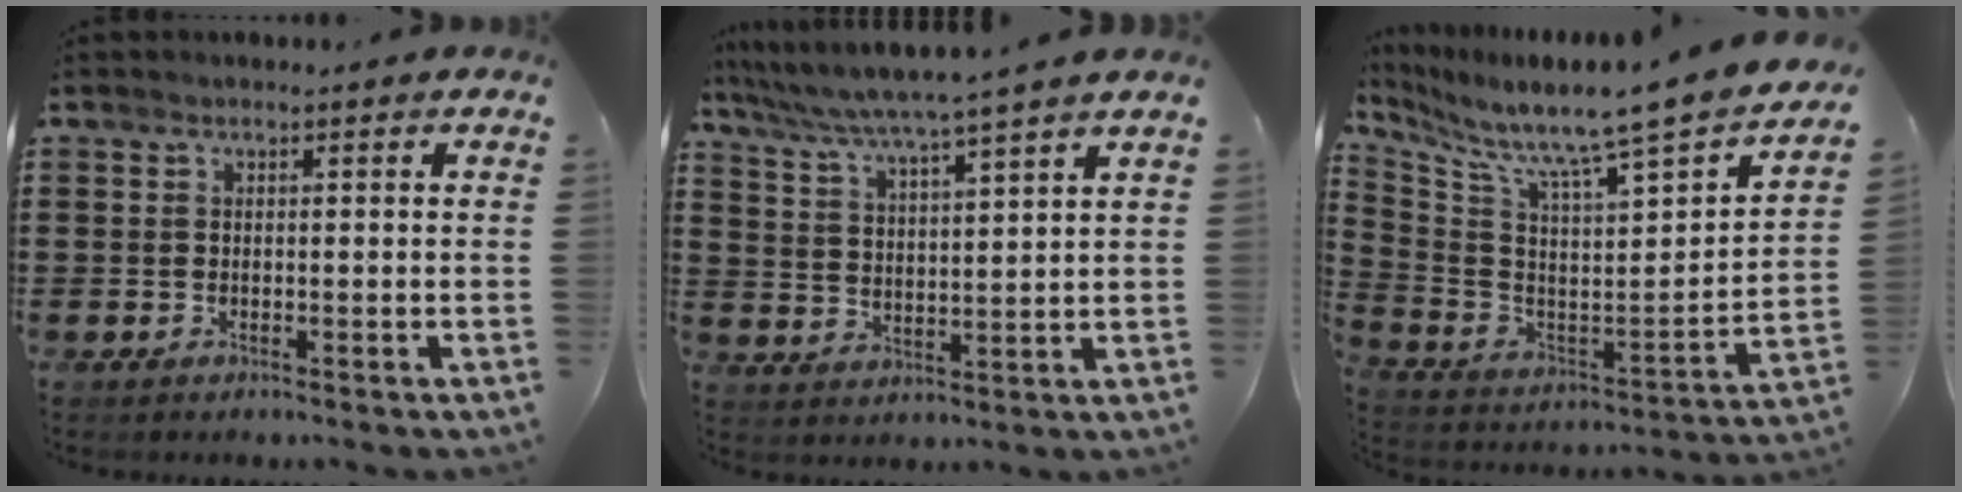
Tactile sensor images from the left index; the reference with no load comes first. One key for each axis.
{"total": 4.8, "fx": 4.2, "fy": -1.1, "fz": 1.9, "tx": -0.058, "ty": -0.035, "tz": 0.066}
{"total": 6.8, "fx": 6.0, "fy": -1.4, "fz": 2.7, "tx": -0.079, "ty": -0.081, "tz": 0.081}